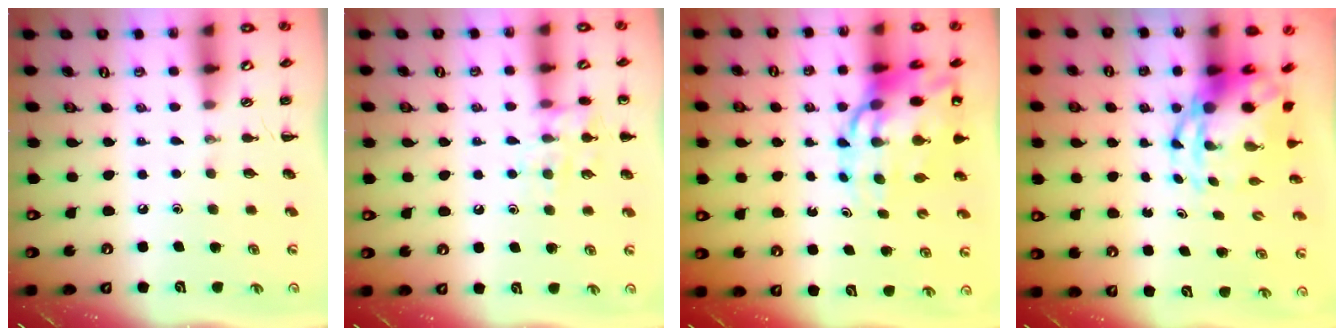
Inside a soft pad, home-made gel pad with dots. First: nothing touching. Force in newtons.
{"total": 10.9, "press": 10.8, "slide": 1.2}
{"total": 16.8, "press": 16.1, "slide": 4.6}
{"total": 7.5, "press": 7.3, "slide": 2.0}